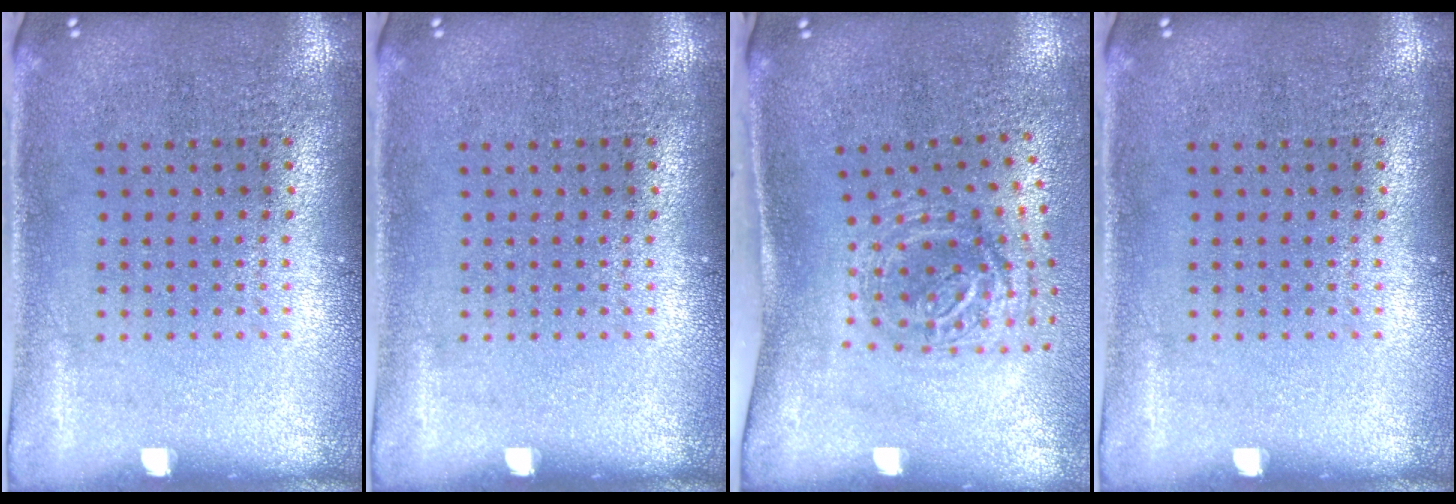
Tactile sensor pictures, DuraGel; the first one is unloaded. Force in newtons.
{"total": 0.0}
{"total": 1.3, "press": 1.1, "slide": 0.7}
{"total": 0.0}